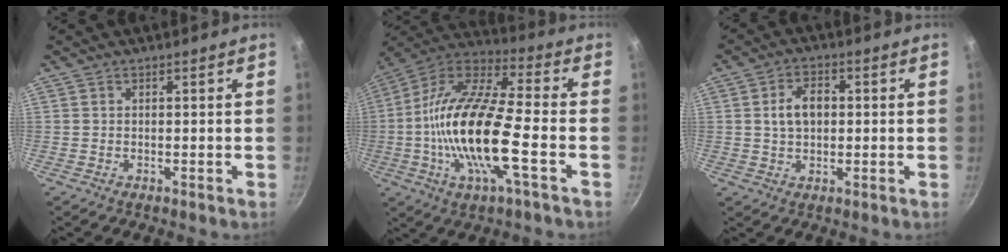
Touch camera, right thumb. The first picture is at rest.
{"total": 21.2, "force": [-4.2, 6.5, 19.8], "torque": [-0.384, 0.031, -0.100]}
{"total": 6.3, "force": [0.6, 4.2, 4.6], "torque": [-0.063, 0.010, 0.009]}